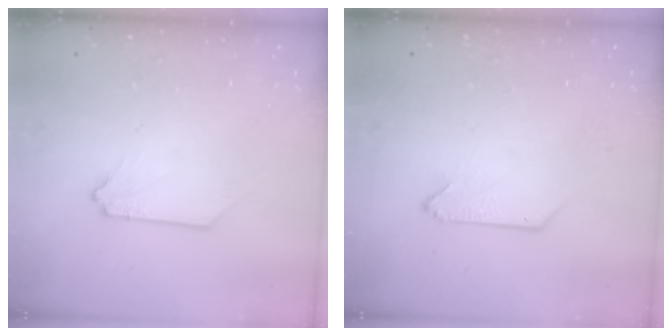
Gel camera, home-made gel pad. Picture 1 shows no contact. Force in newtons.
{"total": 0.0}